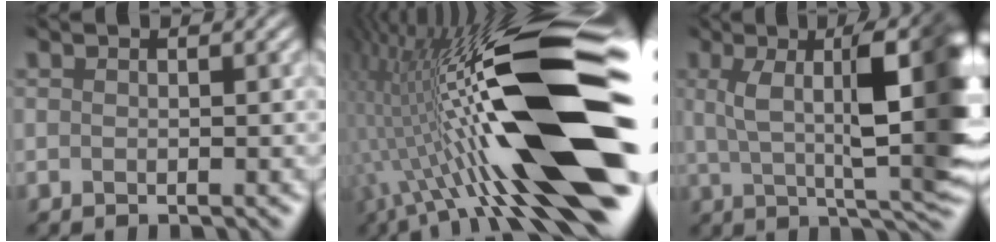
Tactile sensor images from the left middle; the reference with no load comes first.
{"total": 17.1, "force": [0.4, 4.4, 16.6], "torque": [-0.270, 0.017, -0.005]}
{"total": 10.9, "force": [3.2, 2.6, 10.1], "torque": [-0.136, 0.006, 0.054]}